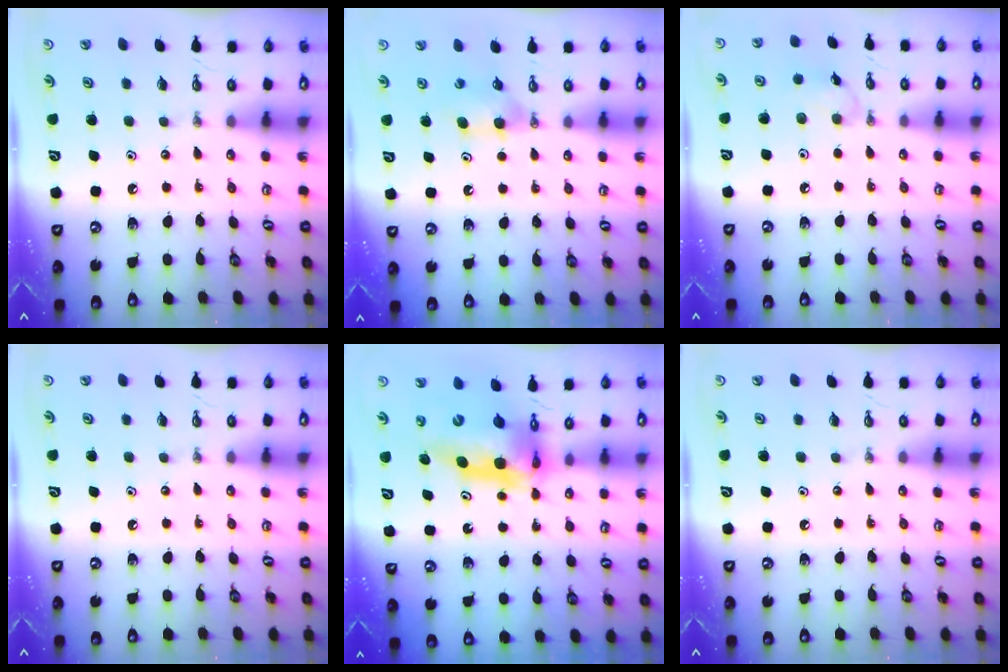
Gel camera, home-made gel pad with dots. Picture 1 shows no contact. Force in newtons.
{"total": 4.7, "press": 4.6, "slide": 1.1}
{"total": 6.0, "press": 6.0, "slide": 0.8}
{"total": 0.0}
{"total": 12.2, "press": 12.2, "slide": 1.1}
{"total": 0.0}